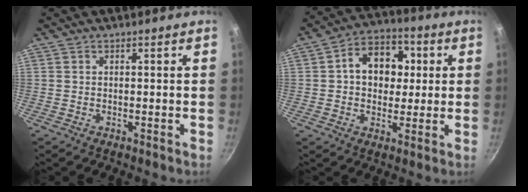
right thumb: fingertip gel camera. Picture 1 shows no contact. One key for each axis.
{"total": 12.1, "fx": 2.0, "fy": 9.1, "fz": 7.8, "tx": -0.076, "ty": 0.015, "tz": 0.017}